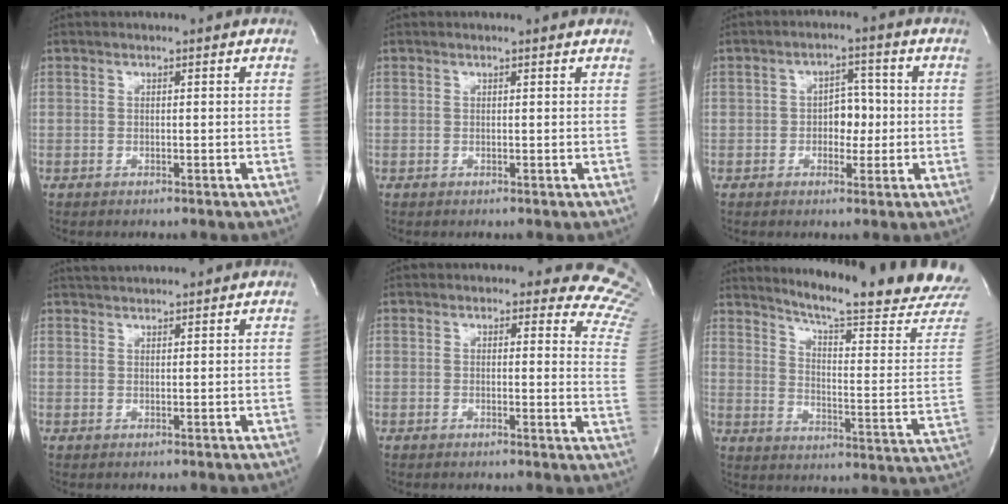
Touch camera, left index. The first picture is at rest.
{"total": 1.0, "force": [0.9, 0.0, 0.2], "torque": [-0.014, 0.002, 0.010]}
{"total": 4.4, "force": [-0.4, 2.9, 3.4], "torque": [-0.045, 0.012, -0.007]}
{"total": 4.2, "force": [4.0, 0.1, 1.0], "torque": [-0.021, 0.031, 0.067]}
{"total": 10.6, "force": [10.1, 3.3, 0.7], "torque": [0.044, -0.083, 0.053]}
{"total": 21.9, "force": [20.0, -0.6, 8.8], "torque": [-0.140, -0.100, 0.253]}